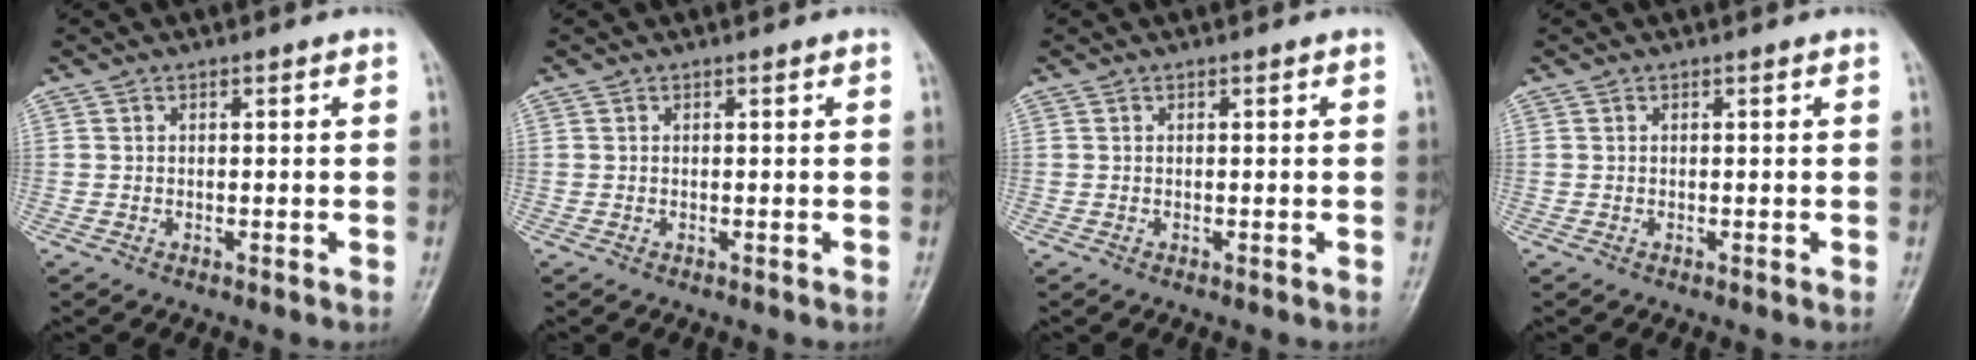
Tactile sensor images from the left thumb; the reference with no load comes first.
{"total": 0.0}
{"total": 0.0}
{"total": 0.0}